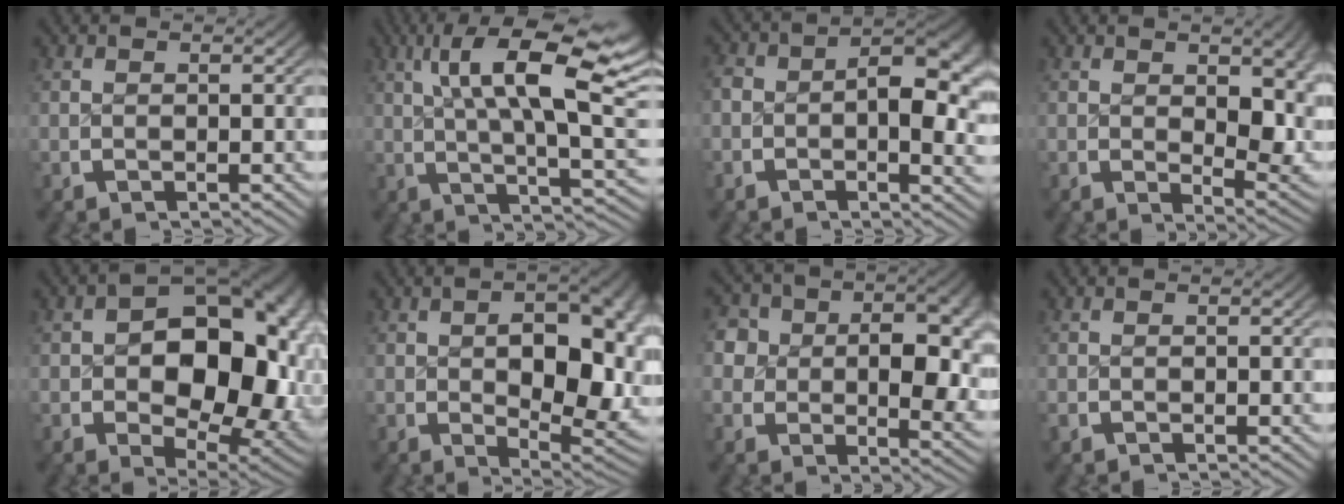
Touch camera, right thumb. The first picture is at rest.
{"total": 12.2, "force": [3.1, 5.0, 10.6], "torque": [-0.150, 0.008, 0.046]}
{"total": 6.5, "force": [0.1, 3.6, 5.4], "torque": [-0.062, -0.012, -0.003]}
{"total": 4.8, "force": [0.8, 2.3, 4.1], "torque": [-0.049, -0.021, 0.023]}
{"total": 16.8, "force": [-0.5, 10.6, 12.9], "torque": [-0.201, -0.055, 0.016]}
{"total": 9.1, "force": [-0.2, 4.6, 7.9], "torque": [-0.117, -0.035, 0.014]}
{"total": 9.3, "force": [0.7, 6.7, 6.4], "torque": [-0.105, -0.035, 0.020]}
{"total": 0.5, "force": [-0.3, 0.4, 0.1], "torque": [-0.006, -0.005, -0.006]}